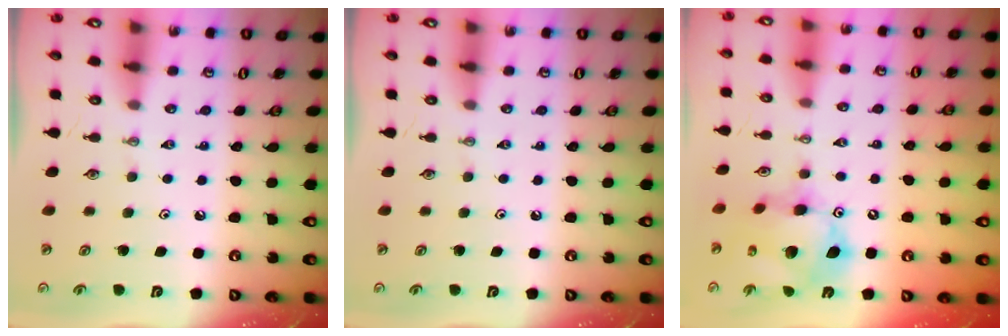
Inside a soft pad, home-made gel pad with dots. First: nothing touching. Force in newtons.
{"total": 0.0}
{"total": 14.5, "press": 14.5, "slide": 1.2}